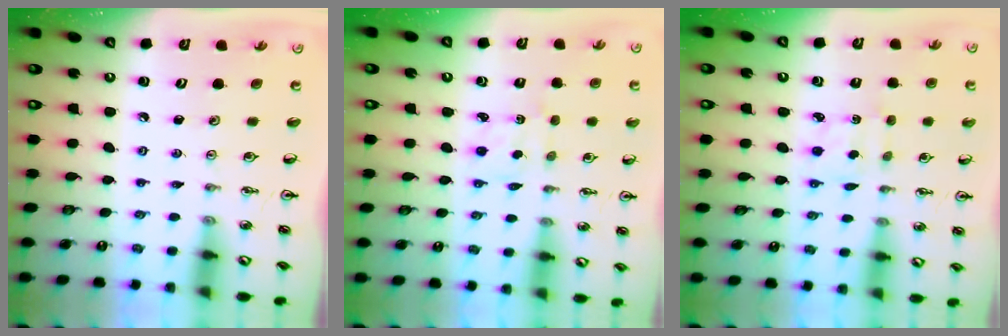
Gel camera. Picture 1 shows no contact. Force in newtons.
{"total": 2.3, "press": 2.1, "slide": 0.7}
{"total": 1.9, "press": 1.7, "slide": 0.8}